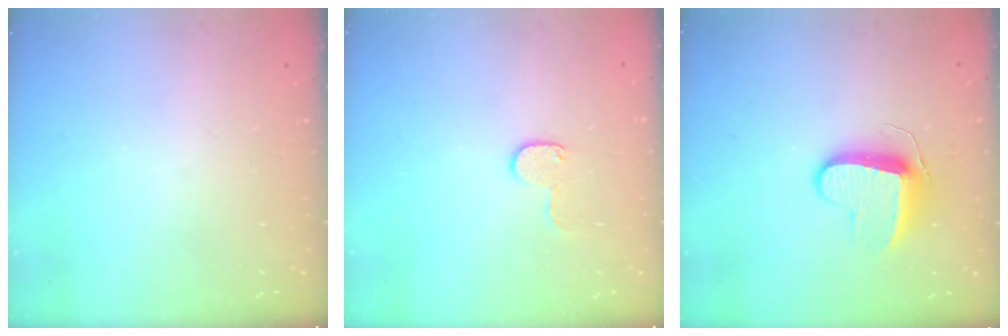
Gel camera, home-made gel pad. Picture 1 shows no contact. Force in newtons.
{"total": 4.5, "press": 4.5, "slide": 0.5}
{"total": 9.4, "press": 9.4, "slide": 0.5}